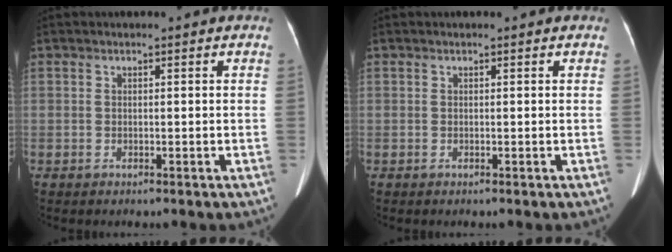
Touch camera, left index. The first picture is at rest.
{"total": 0.0}